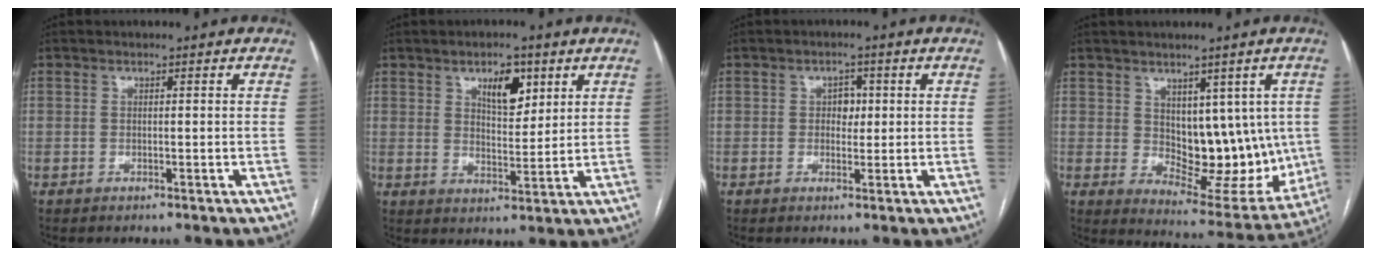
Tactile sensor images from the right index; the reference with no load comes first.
{"total": 6.4, "force": [3.3, 2.7, 4.7], "torque": [-0.075, 0.000, 0.057]}
{"total": 2.4, "force": [0.3, 1.7, 1.7], "torque": [-0.018, 0.005, 0.005]}
{"total": 12.5, "force": [1.3, 7.3, 10.1], "torque": [-0.112, 0.003, 0.042]}